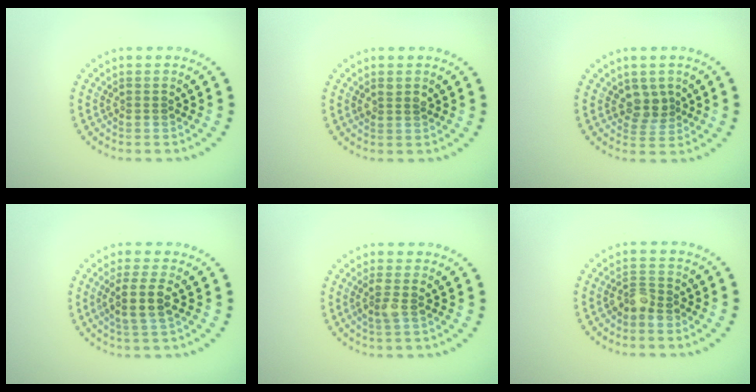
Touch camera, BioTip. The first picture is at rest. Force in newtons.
{"total": 1.1, "press": 1.1, "slide": 0.2}
{"total": 2.1, "press": 1.7, "slide": 1.3}
{"total": 2.8, "press": 2.6, "slide": 1.2}
{"total": 1.8, "press": 1.5, "slide": 1.0}
{"total": 1.8, "press": 1.7, "slide": 0.7}